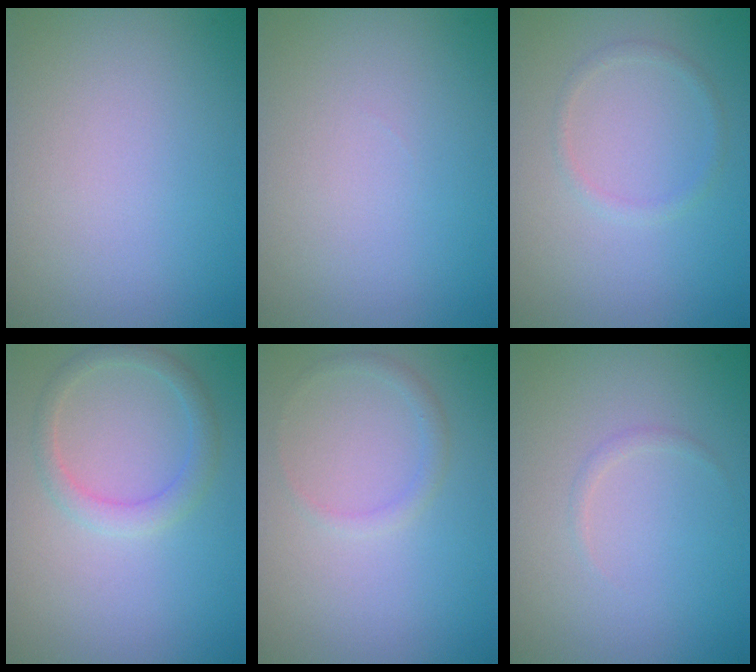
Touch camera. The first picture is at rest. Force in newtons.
{"total": 0.0}
{"total": 1.0, "press": 0.9, "slide": 0.0}
{"total": 2.1, "press": 2.1, "slide": 0.2}
{"total": 1.1, "press": 1.1, "slide": 0.1}
{"total": 0.6, "press": 0.6, "slide": 0.1}